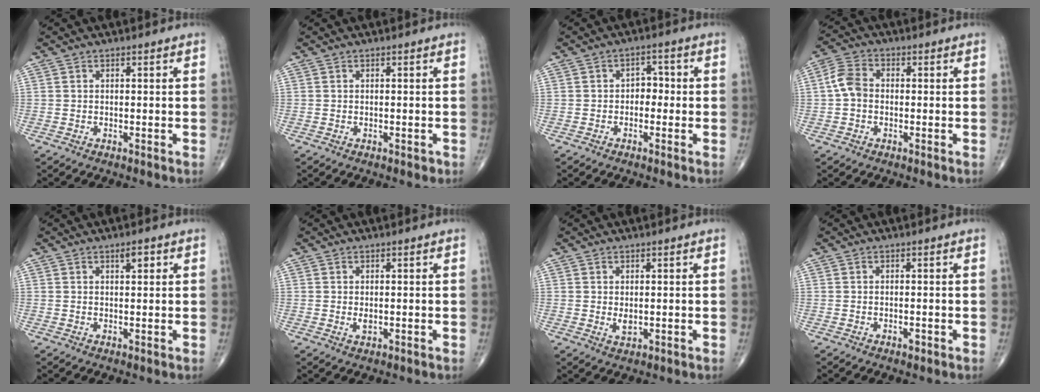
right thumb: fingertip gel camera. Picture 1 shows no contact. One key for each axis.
{"total": 0.5, "fx": -0.2, "fy": 0.3, "fz": 0.3, "tx": -0.001, "ty": 0.001, "tz": -0.002}
{"total": 3.1, "fx": -0.5, "fy": 2.2, "fz": 2.0, "tx": -0.007, "ty": 0.015, "tz": -0.016}
{"total": 5.2, "fx": -0.2, "fy": 3.8, "fz": 3.5, "tx": -0.065, "ty": 0.019, "tz": -0.013}
{"total": 1.9, "fx": 1.0, "fy": 0.8, "fz": 1.5, "tx": -0.015, "ty": -0.002, "tz": 0.013}
{"total": 1.2, "fx": 0.0, "fy": 0.7, "fz": 1.0, "tx": -0.016, "ty": -0.004, "tz": 0.001}
{"total": 1.8, "fx": 0.1, "fy": 1.0, "fz": 1.5, "tx": -0.024, "ty": -0.006, "tz": 0.005}
{"total": 0.8, "fx": -0.4, "fy": 0.4, "fz": 0.5, "tx": -0.007, "ty": 0.000, "tz": -0.008}